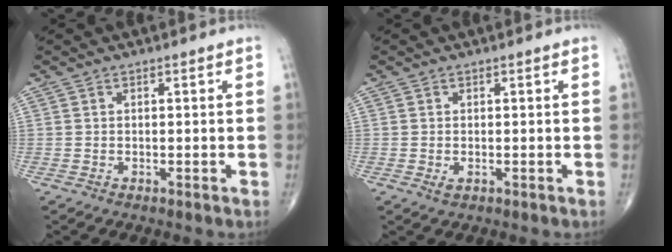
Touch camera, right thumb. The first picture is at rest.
{"total": 1.1, "force": [-0.3, 0.7, 0.8], "torque": [-0.013, -0.003, -0.002]}